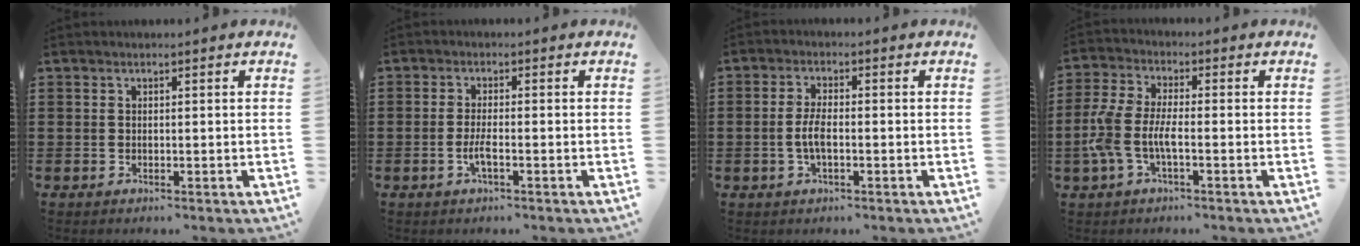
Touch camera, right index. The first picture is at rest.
{"total": 2.7, "force": [-1.0, 0.5, 2.5], "torque": [-0.051, -0.003, -0.020]}
{"total": 4.0, "force": [-0.7, 1.5, 3.6], "torque": [-0.082, 0.001, -0.019]}
{"total": 5.9, "force": [-1.9, 2.3, 5.1], "torque": [-0.138, -0.011, -0.047]}